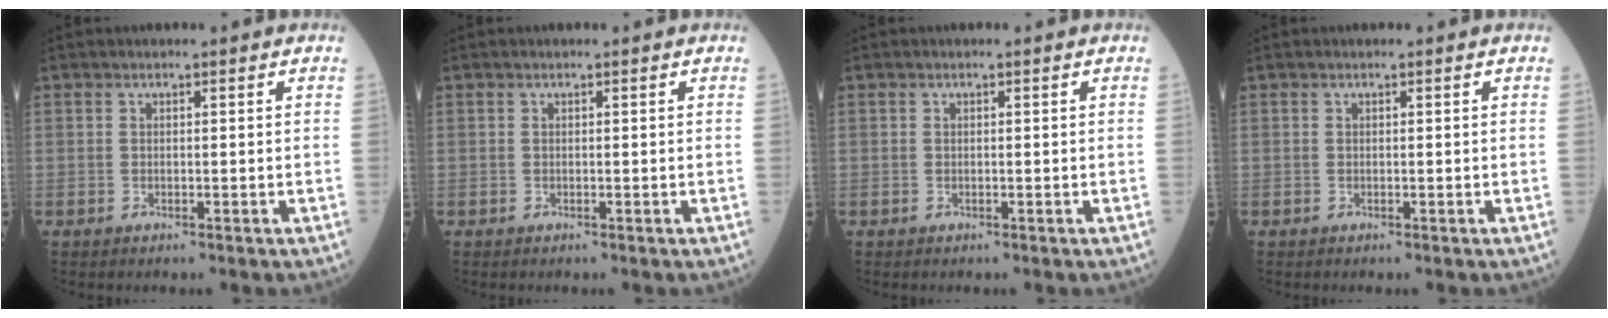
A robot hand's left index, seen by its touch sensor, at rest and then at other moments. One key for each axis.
{"total": 0.0}
{"total": 0.0}
{"total": 0.0}